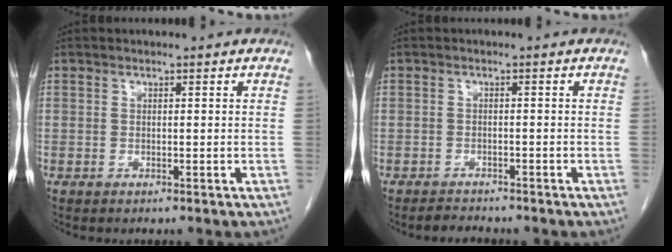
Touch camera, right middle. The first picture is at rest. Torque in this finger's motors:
{"motor_torque": [-0.01, 0.04, 0.00, 0.00]}